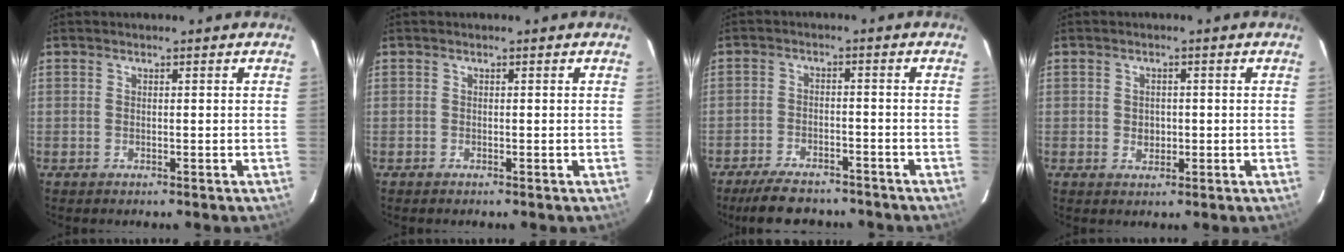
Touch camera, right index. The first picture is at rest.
{"total": 0.0}
{"total": 10.4, "force": [-8.6, 3.9, 4.5], "torque": [-0.103, -0.002, -0.130]}
{"total": 2.6, "force": [-0.4, 2.2, 1.2], "torque": [-0.021, 0.003, -0.005]}